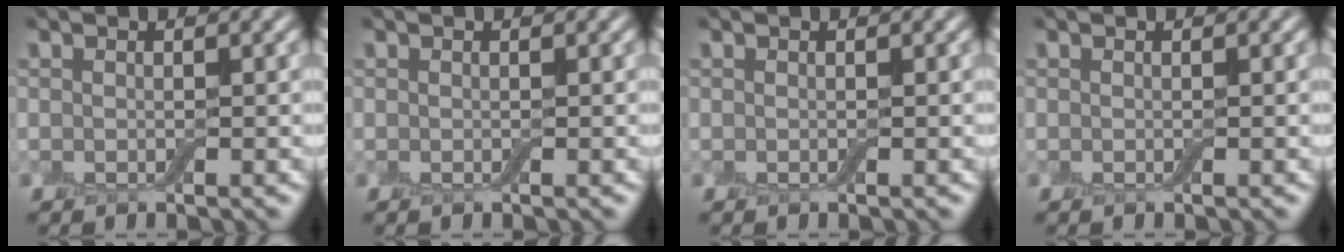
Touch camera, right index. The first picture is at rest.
{"total": 0.0}
{"total": 0.0}
{"total": 0.0}